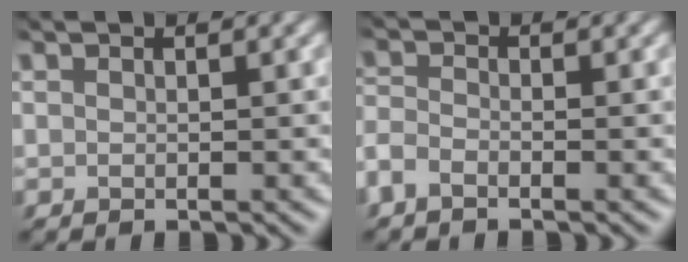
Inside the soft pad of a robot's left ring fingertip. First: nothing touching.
{"total": 2.3, "force": [-2.3, 0.0, 0.1], "torque": [-0.019, -0.007, -0.038]}